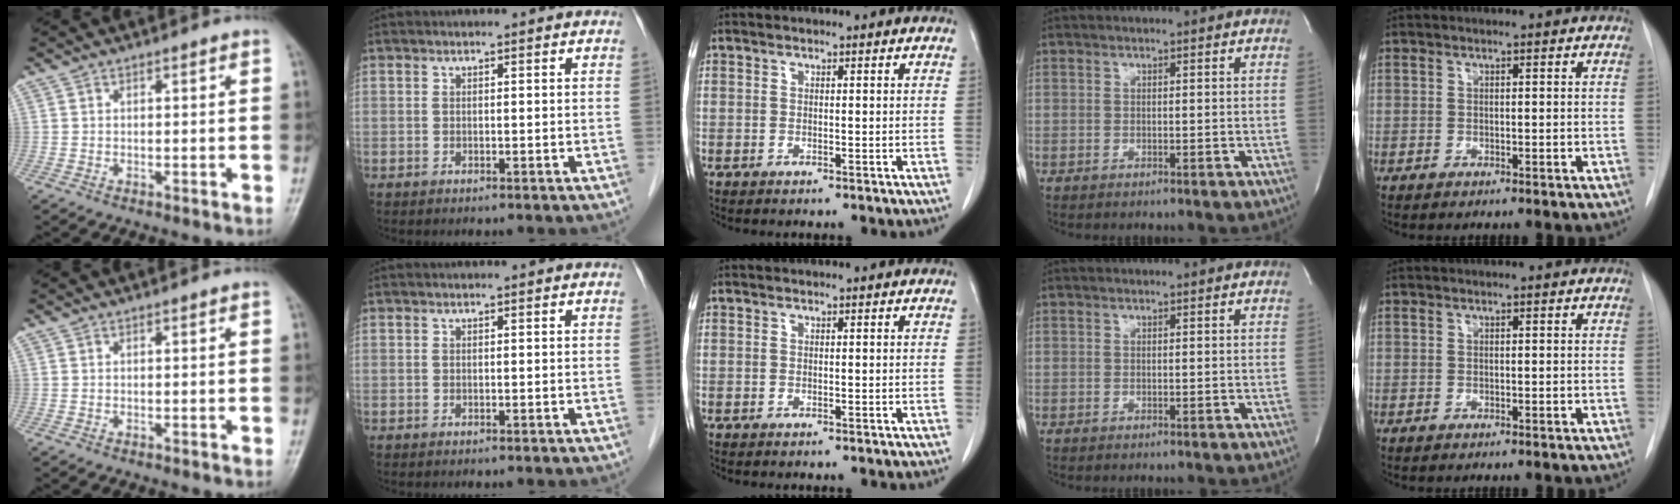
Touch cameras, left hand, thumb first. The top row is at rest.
{}